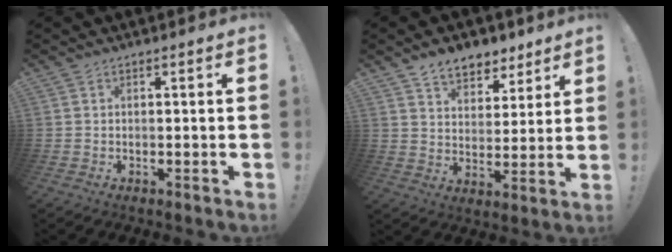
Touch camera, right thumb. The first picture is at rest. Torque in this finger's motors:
{"motor_torque": [-0.33, 0.71, -0.04, 0.26, 0.00]}